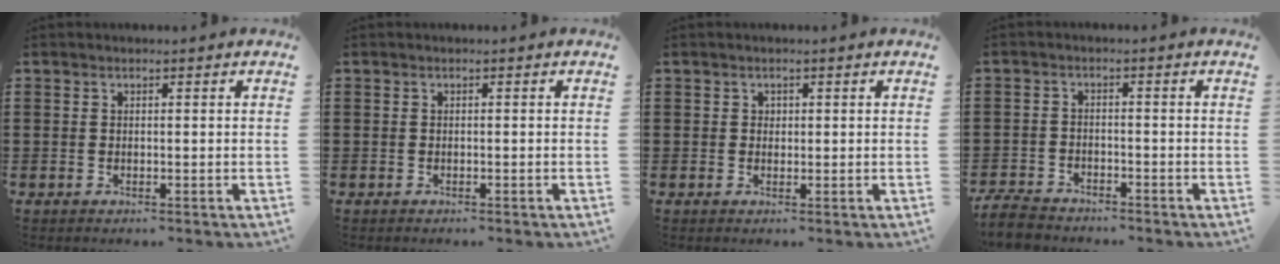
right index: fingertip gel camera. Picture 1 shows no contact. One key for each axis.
{"total": 0.5, "fx": -0.5, "fy": -0.2, "fz": 0.1, "tx": -0.001, "ty": -0.005, "tz": -0.009}
{"total": 0.8, "fx": 0.3, "fy": 0.8, "fz": 0.2, "tx": -0.005, "ty": 0.003, "tz": 0.006}
{"total": 4.0, "fx": -3.8, "fy": 0.6, "fz": 0.8, "tx": -0.028, "ty": -0.005, "tz": -0.082}